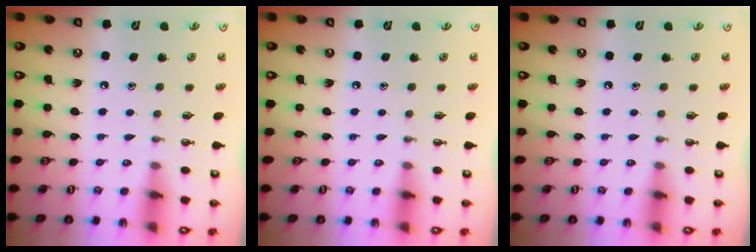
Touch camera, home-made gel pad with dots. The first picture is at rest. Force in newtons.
{"total": 0.0}
{"total": 0.0}